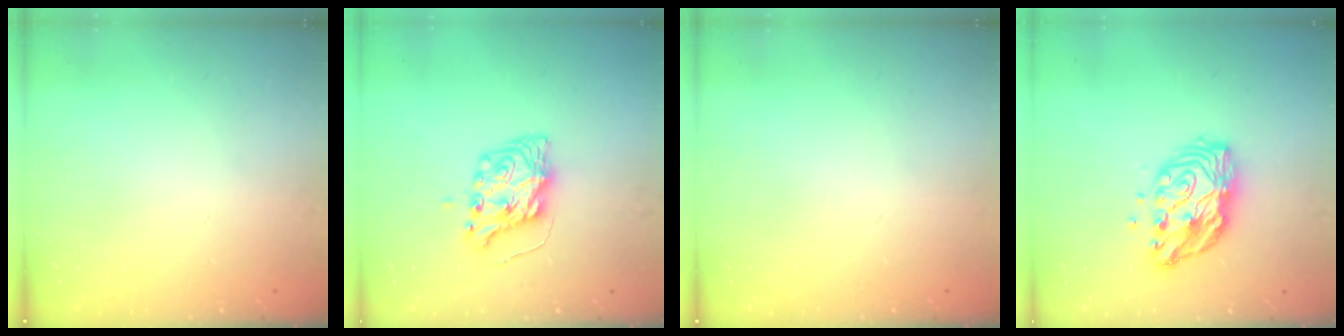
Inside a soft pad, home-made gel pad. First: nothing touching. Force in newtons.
{"total": 8.4, "press": 8.3, "slide": 0.5}
{"total": 0.0}
{"total": 12.8, "press": 12.8, "slide": 1.1}